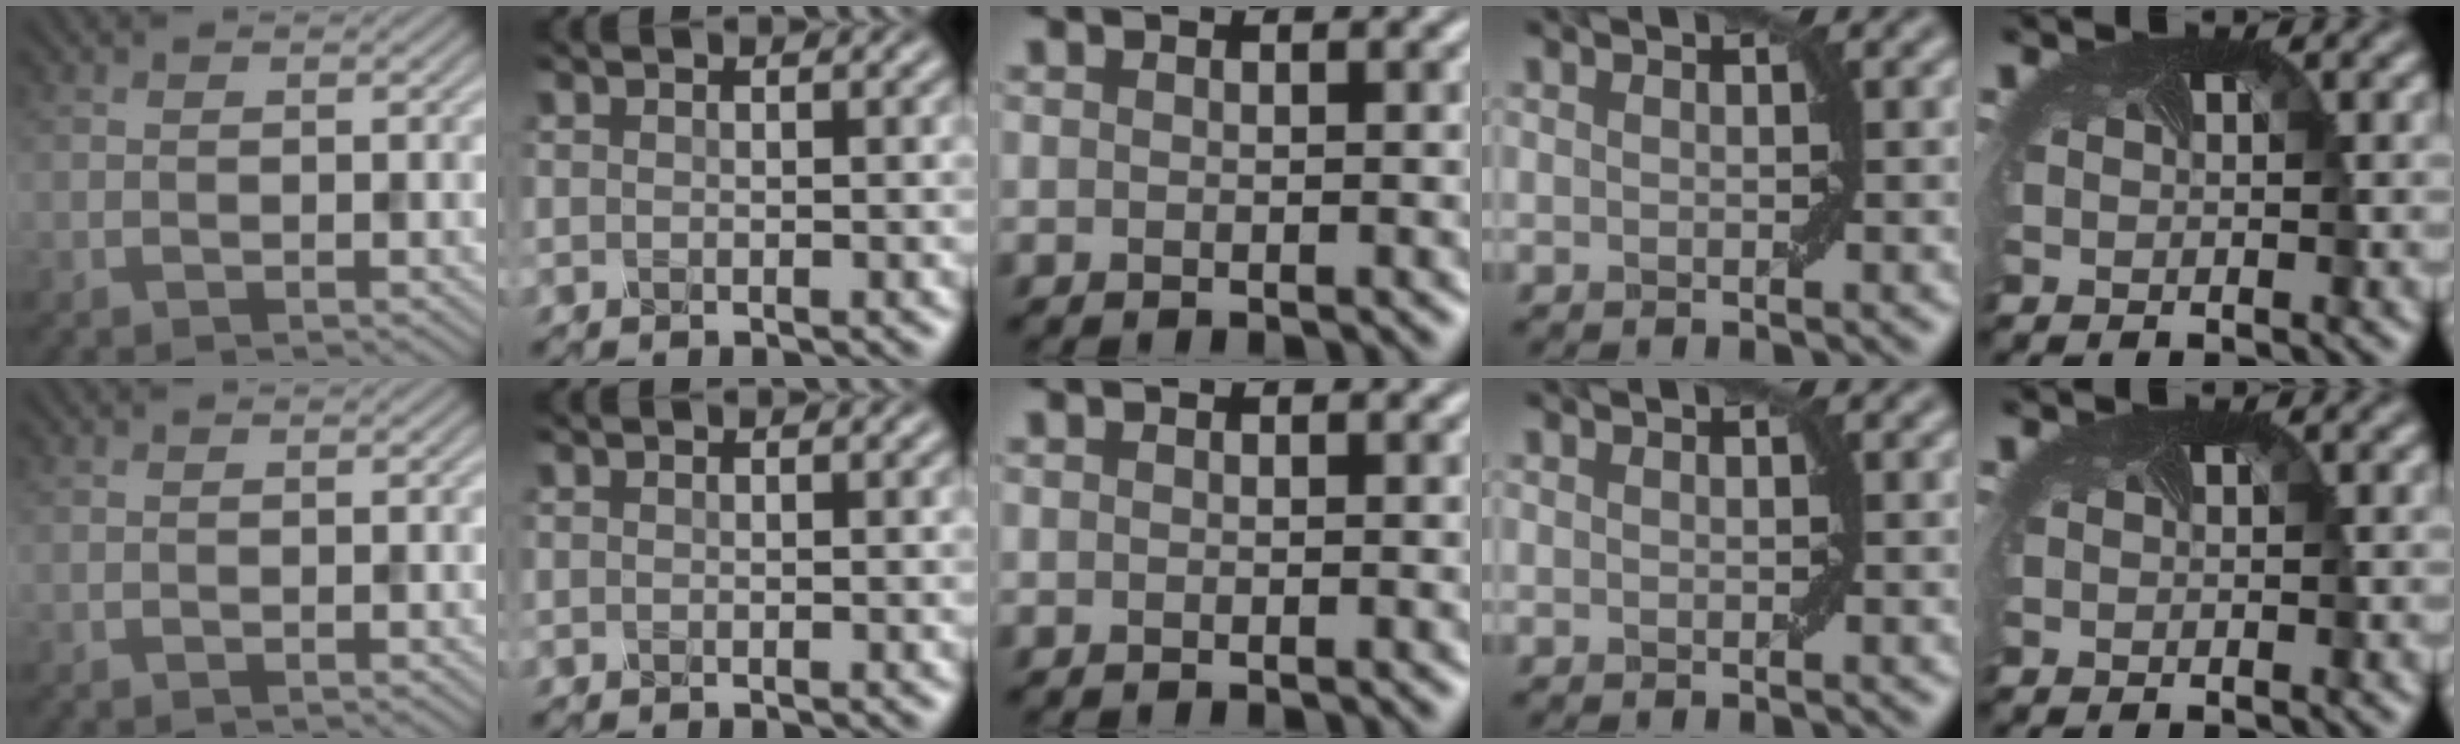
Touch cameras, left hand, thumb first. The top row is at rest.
{}